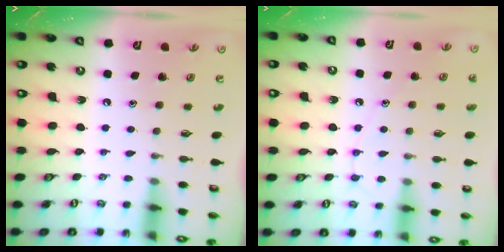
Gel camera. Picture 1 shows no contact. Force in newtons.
{"total": 7.9, "press": 7.9, "slide": 0.6}